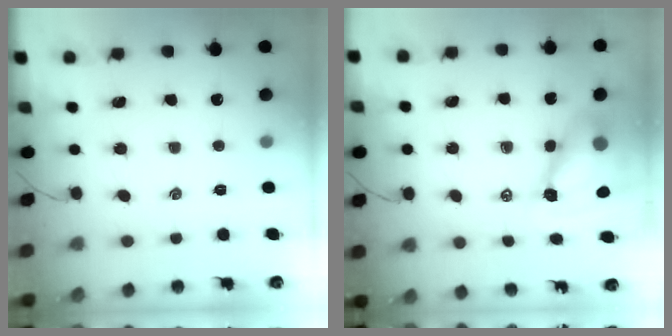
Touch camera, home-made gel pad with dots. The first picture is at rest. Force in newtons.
{"total": 9.9, "press": 9.5, "slide": 2.8}